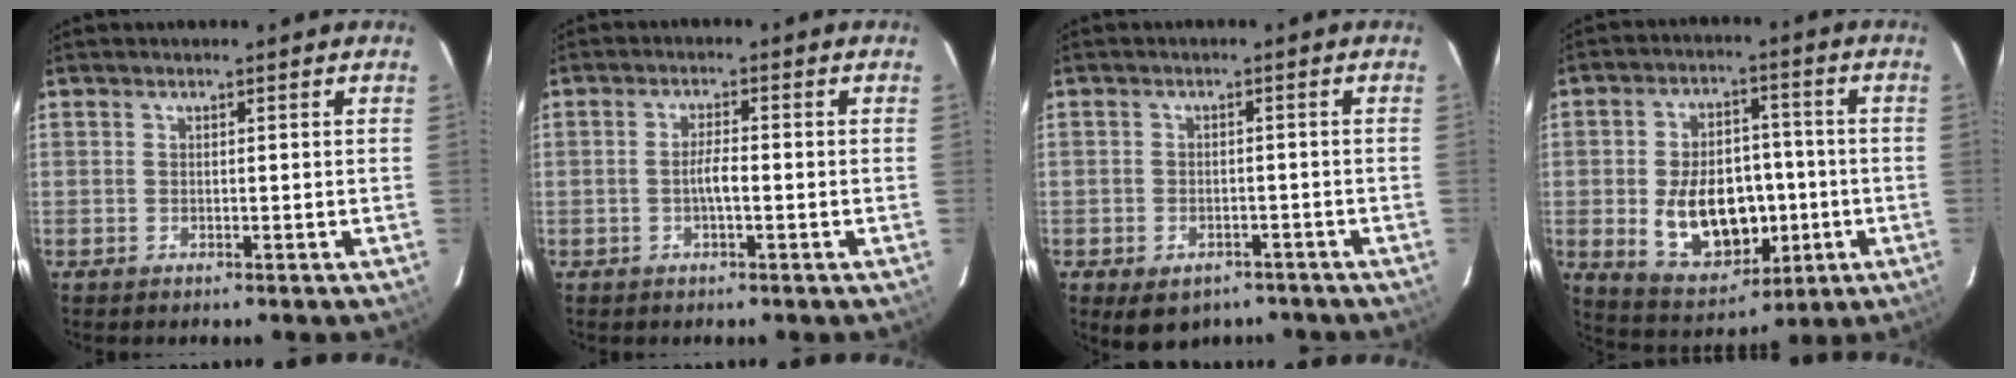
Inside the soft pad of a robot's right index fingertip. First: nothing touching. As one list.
[{"total": 2.7, "force": [-0.8, 0.4, 2.5], "torque": [-0.049, 0.004, -0.015]}, {"total": 7.8, "force": [-5.2, 4.9, 3.3], "torque": [-0.067, -0.001, -0.060]}, {"total": 15.2, "force": [-2.5, 10.2, 11.0], "torque": [-0.213, 0.006, -0.011]}]